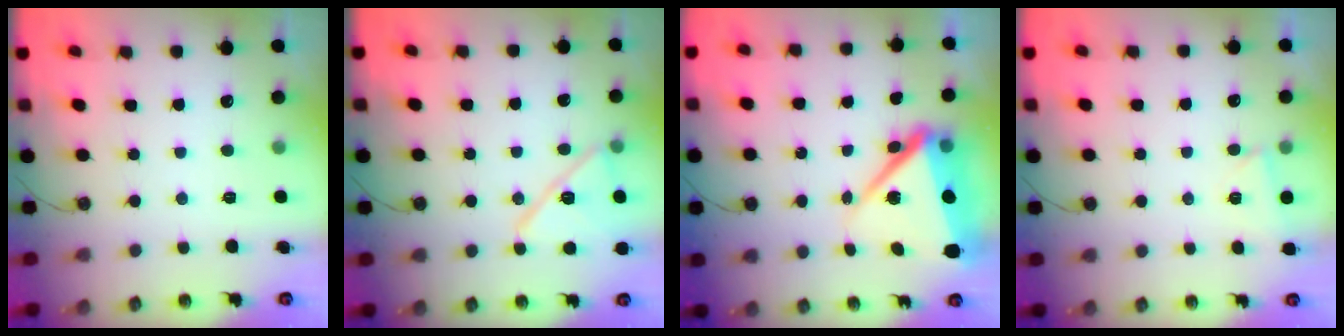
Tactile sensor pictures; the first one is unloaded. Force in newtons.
{"total": 13.5, "press": 13.4, "slide": 1.3}
{"total": 14.1, "press": 11.3, "slide": 8.5}
{"total": 2.7, "press": 2.4, "slide": 1.2}